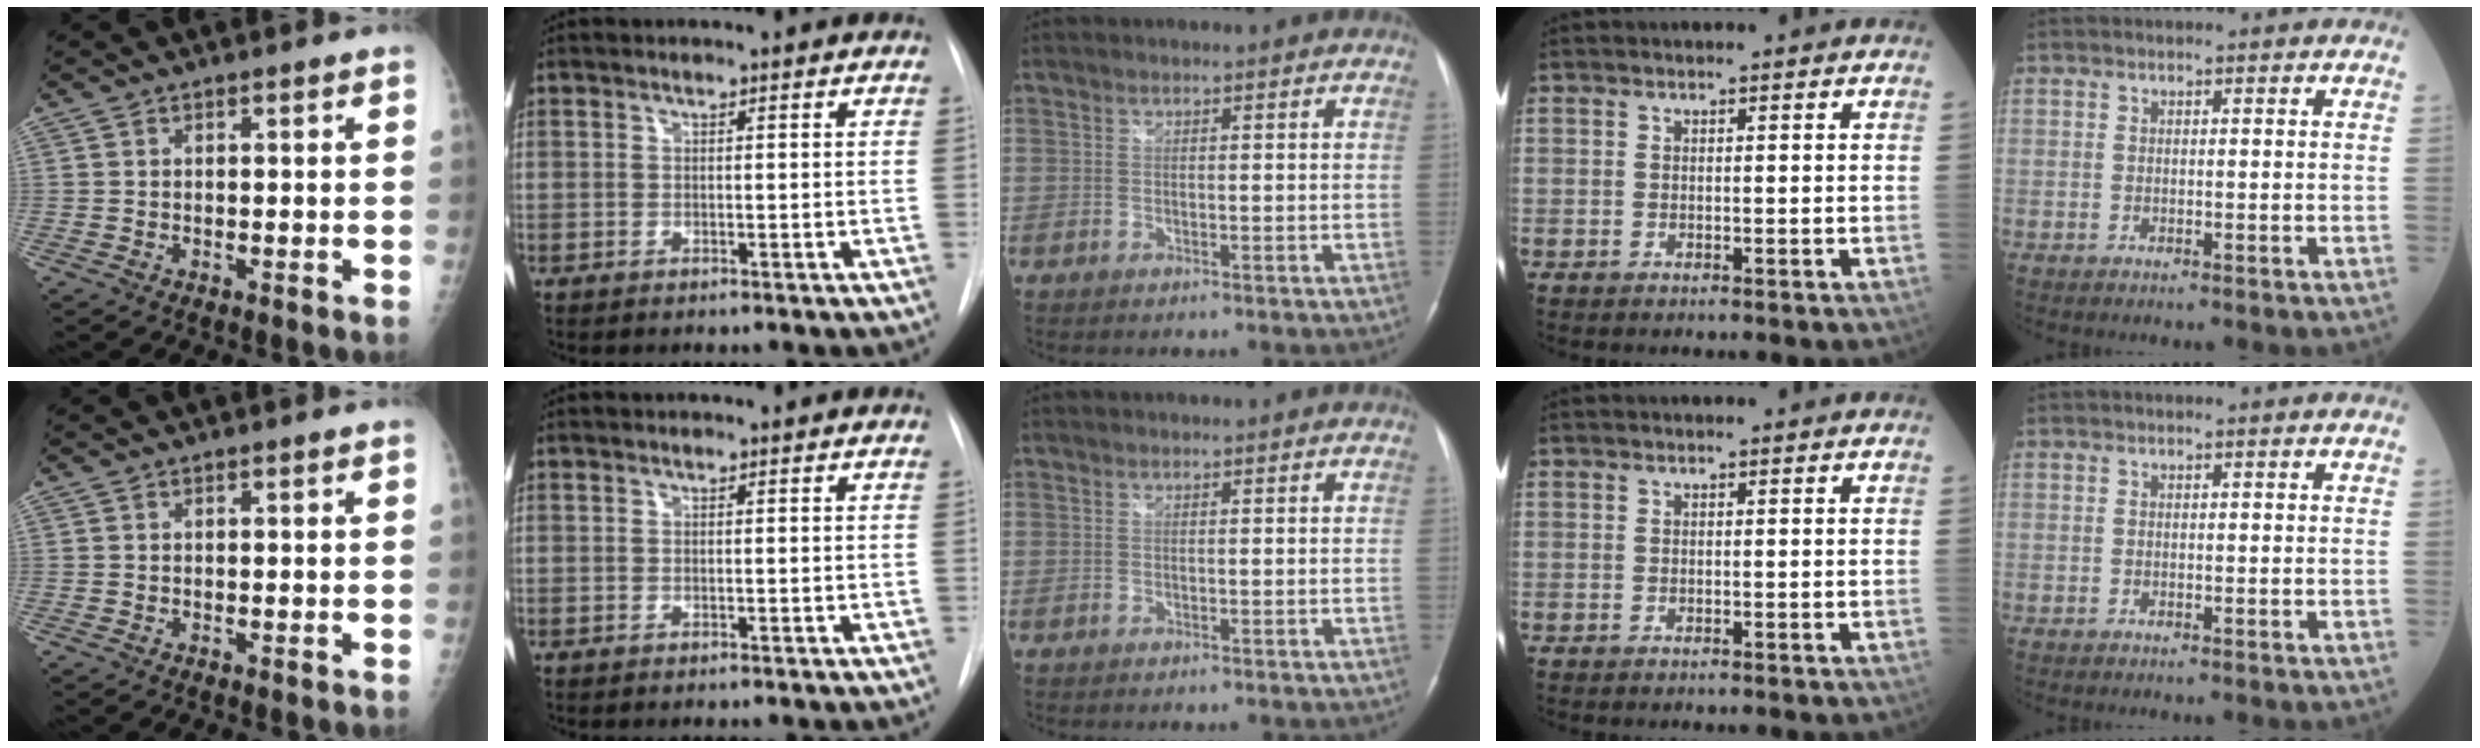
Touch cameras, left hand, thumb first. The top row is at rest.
{}